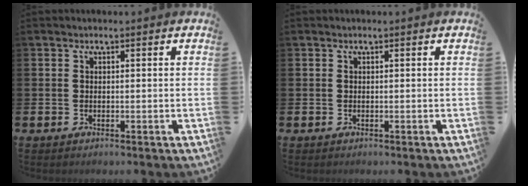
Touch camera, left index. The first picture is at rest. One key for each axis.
{"total": 0.0}